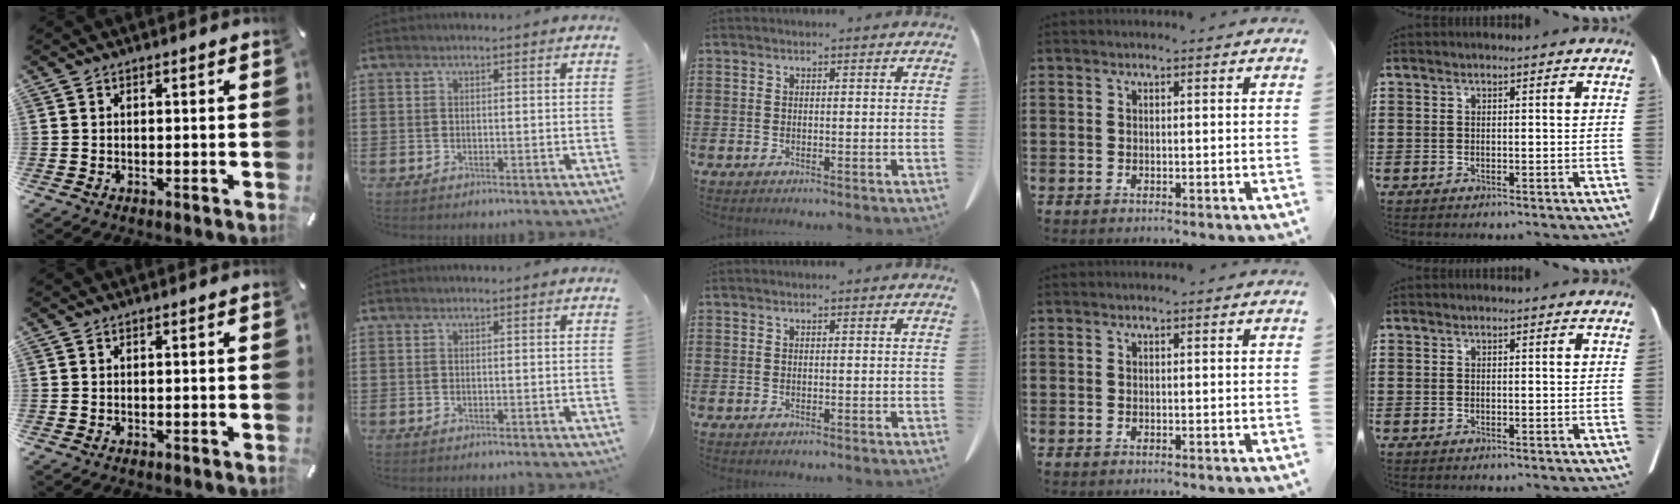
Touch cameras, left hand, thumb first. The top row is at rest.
{}